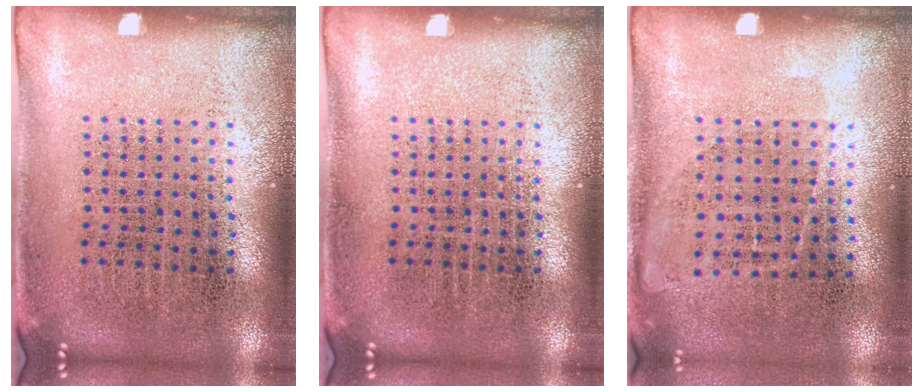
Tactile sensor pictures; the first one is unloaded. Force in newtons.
{"total": 0.0}
{"total": 1.1, "press": 0.9, "slide": 0.7}